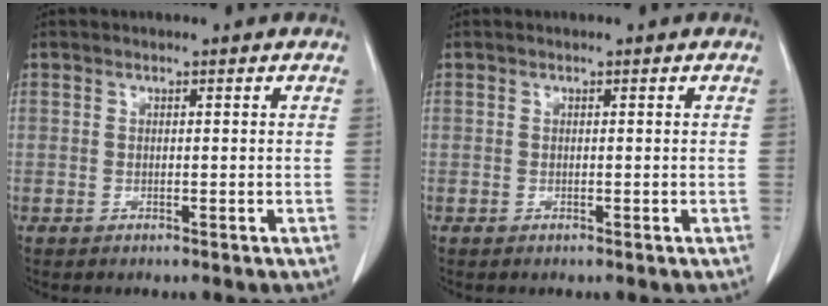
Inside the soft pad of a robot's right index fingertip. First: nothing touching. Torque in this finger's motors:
{"motor_torque": [0.00, 0.00, 0.00, 0.00]}